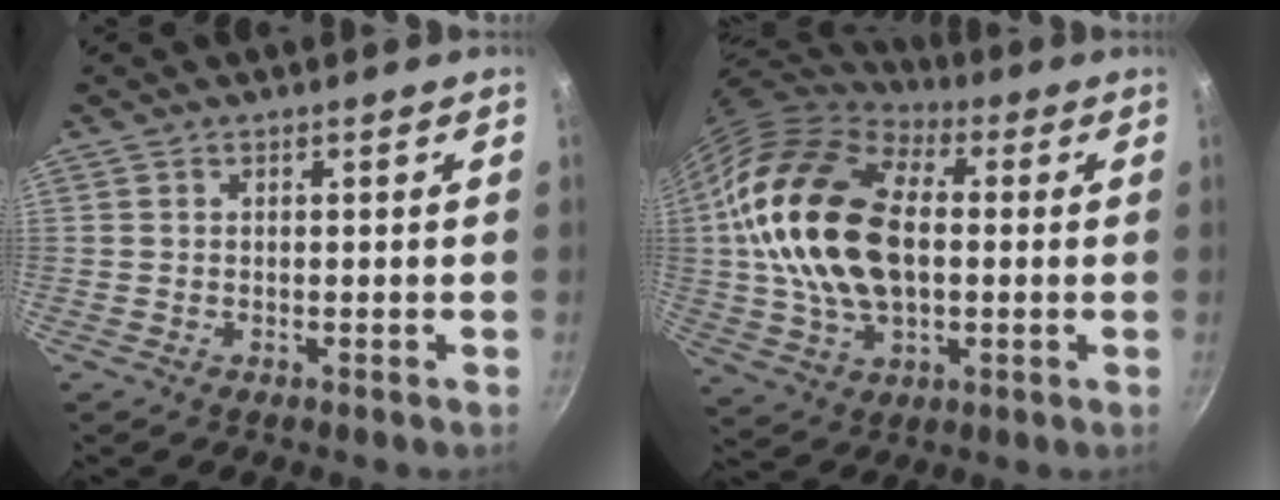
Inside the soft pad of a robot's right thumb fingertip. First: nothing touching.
{"total": 22.2, "force": [1.9, 13.7, 17.3], "torque": [-0.307, 0.015, 0.027]}